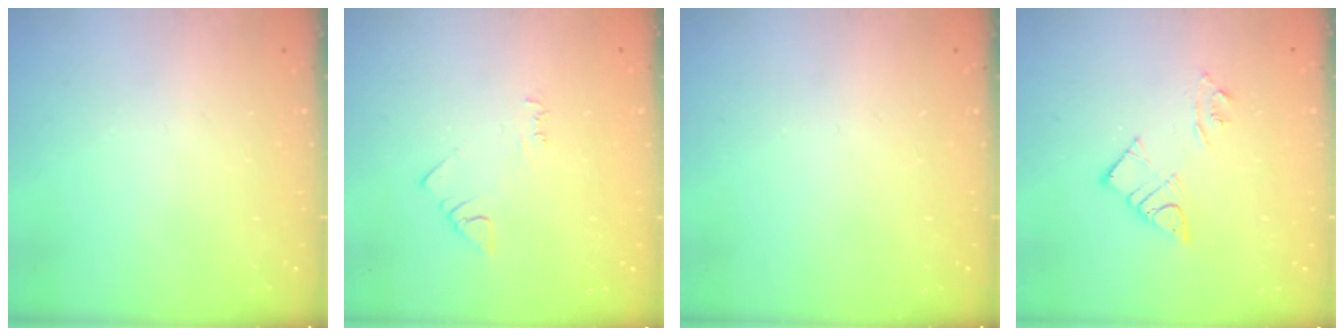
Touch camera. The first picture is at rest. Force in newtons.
{"total": 4.2, "press": 4.1, "slide": 0.6}
{"total": 0.0}
{"total": 7.1, "press": 7.1, "slide": 0.6}